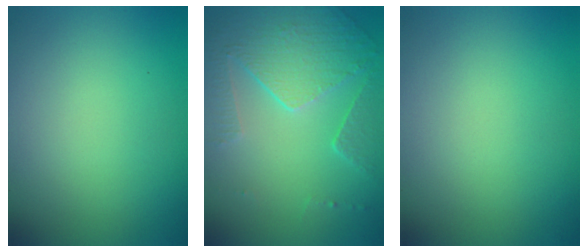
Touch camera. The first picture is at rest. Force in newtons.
{"total": 5.3, "press": 3.8, "slide": 3.7}
{"total": 0.0}